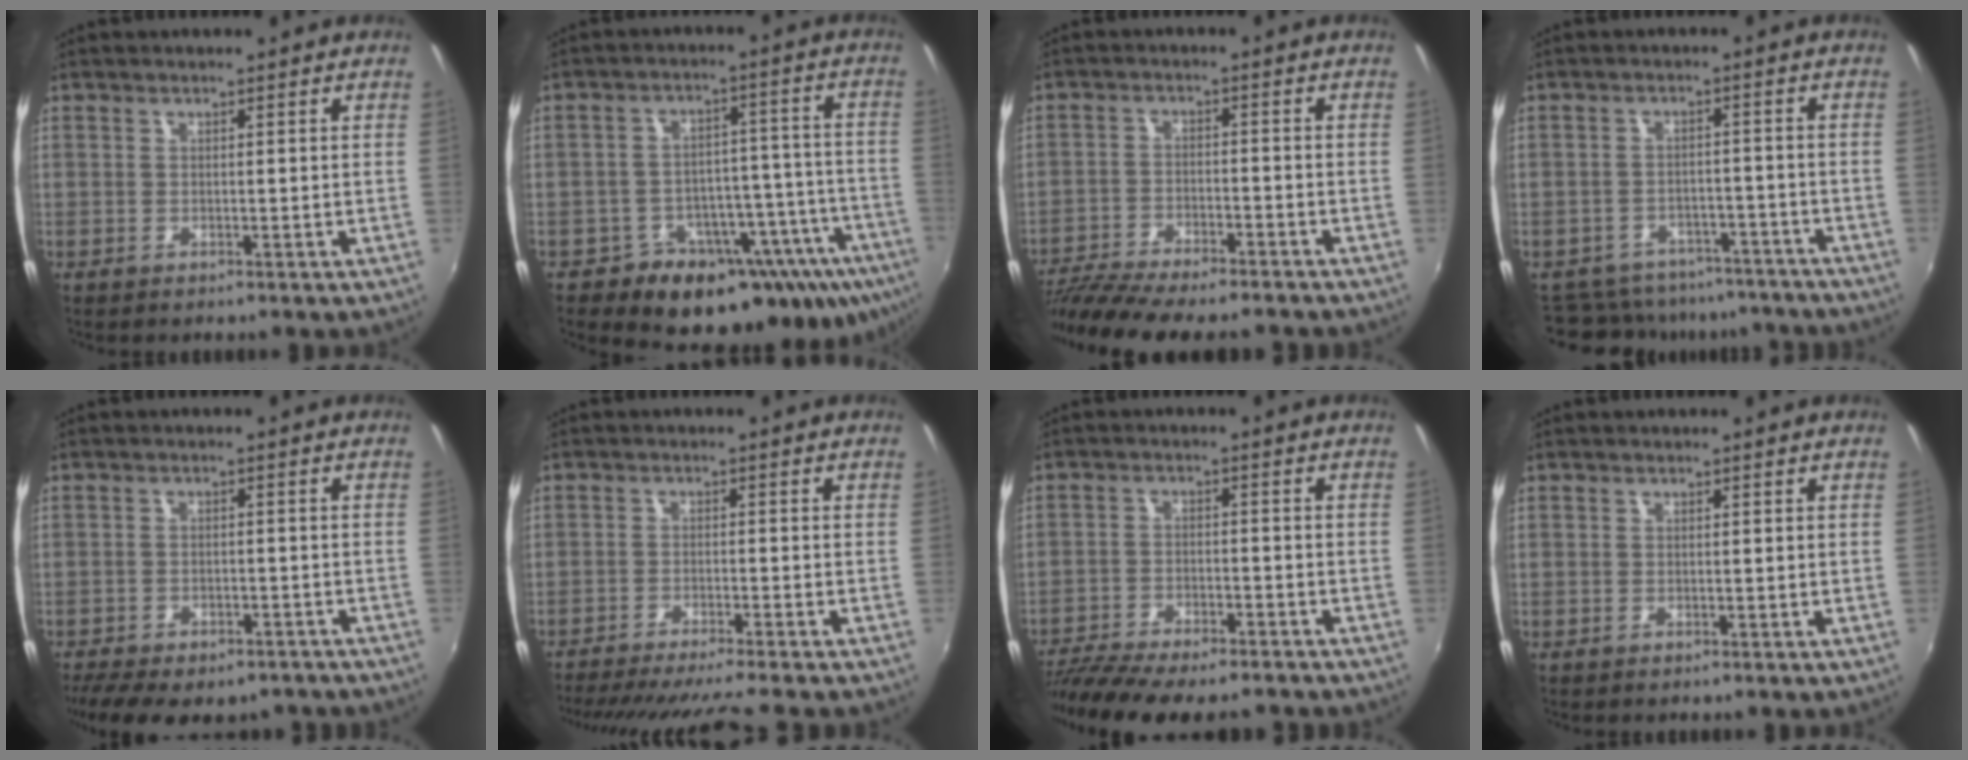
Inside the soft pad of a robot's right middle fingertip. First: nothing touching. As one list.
[{"total": 19.9, "force": [-12.8, 11.9, 9.5], "torque": [-0.134, 0.015, -0.159]}, {"total": 15.3, "force": [-13.3, 2.5, 7.0], "torque": [-0.149, -0.029, -0.218]}, {"total": 13.6, "force": [-11.7, 6.1, 3.4], "torque": [-0.079, 0.011, -0.152]}, {"total": 14.7, "force": [-11.7, 5.4, 7.1], "torque": [-0.156, -0.036, -0.165]}, {"total": 12.6, "force": [-11.2, -0.6, 5.8], "torque": [-0.122, -0.025, -0.173]}, {"total": 16.1, "force": [-13.8, 3.4, 7.5], "torque": [-0.157, -0.037, -0.218]}, {"total": 0.0}]